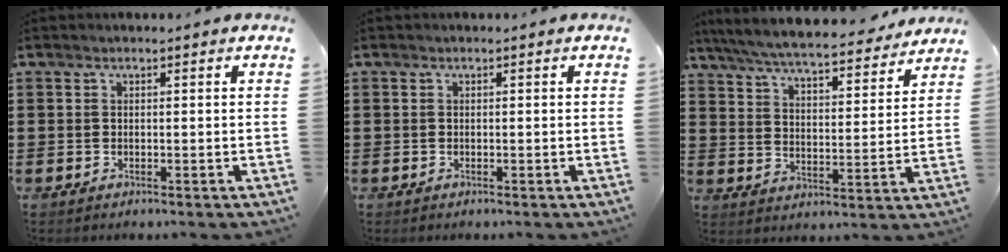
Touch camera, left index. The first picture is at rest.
{"total": 0.0}
{"total": 6.9, "force": [6.6, 0.1, 2.0], "torque": [-0.069, -0.043, 0.112]}